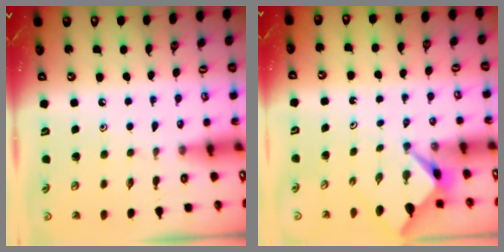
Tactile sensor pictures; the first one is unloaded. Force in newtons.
{"total": 2.7, "press": 2.7, "slide": 0.3}